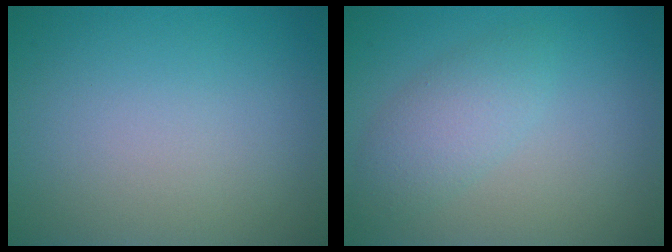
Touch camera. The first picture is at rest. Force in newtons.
{"total": 2.9, "press": 2.9, "slide": 0.0}